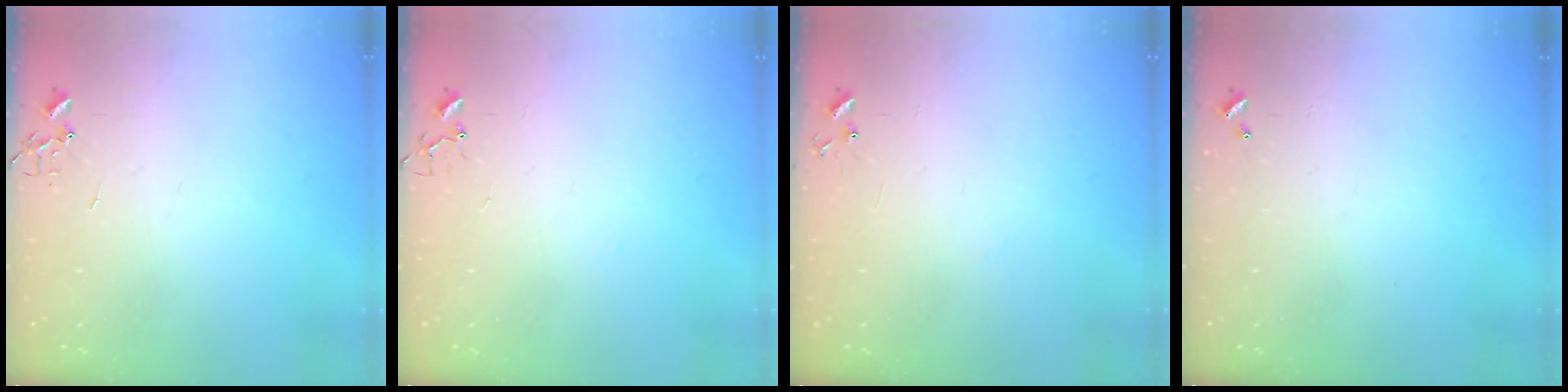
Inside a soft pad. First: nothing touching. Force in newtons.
{"total": 6.1, "press": 6.0, "slide": 0.6}
{"total": 6.8, "press": 6.8, "slide": 0.6}
{"total": 0.0}